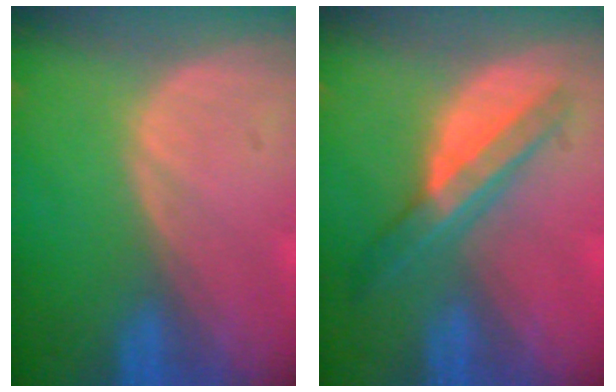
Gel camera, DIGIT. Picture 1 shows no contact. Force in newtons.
{"total": 7.0, "press": 5.9, "slide": 3.7}